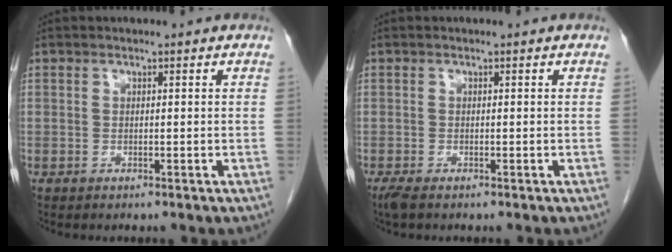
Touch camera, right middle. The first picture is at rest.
{"total": 1.7, "force": [-1.3, 0.4, 1.0], "torque": [-0.025, -0.008, -0.024]}